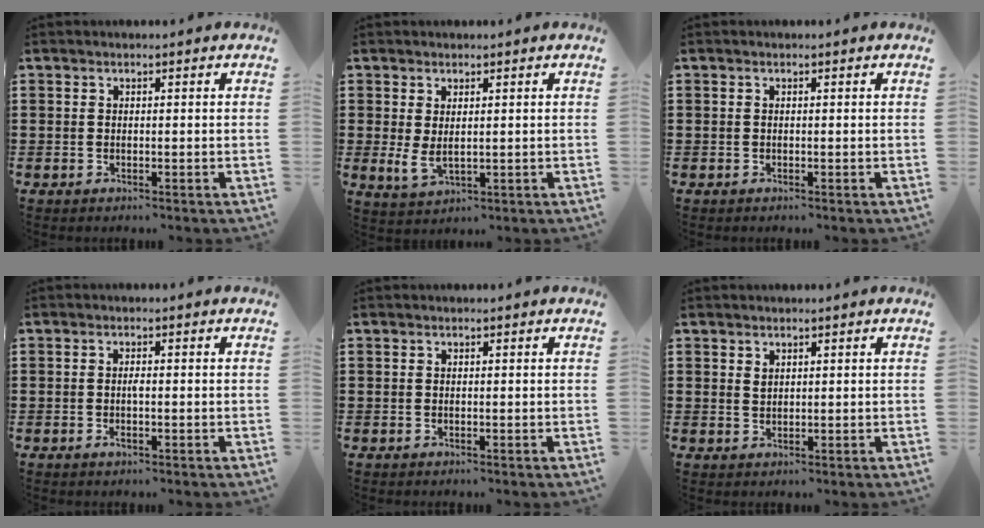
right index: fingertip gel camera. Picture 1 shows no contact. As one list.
[{"total": 3.2, "force": [0.7, 1.6, 2.7], "torque": [-0.068, -0.003, 0.010]}, {"total": 0.0}, {"total": 1.3, "force": [-0.3, 0.5, 1.2], "torque": [-0.032, -0.002, -0.008]}, {"total": 0.0}, {"total": 1.2, "force": [0.8, 0.7, 0.5], "torque": [-0.012, 0.003, 0.015]}]